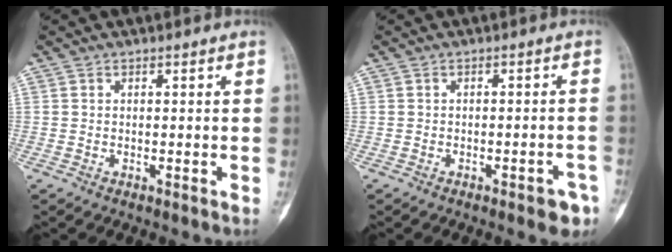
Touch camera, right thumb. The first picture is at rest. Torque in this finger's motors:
{"motor_torque": [0.87, 0.49, 0.51, -0.37, 0.05]}